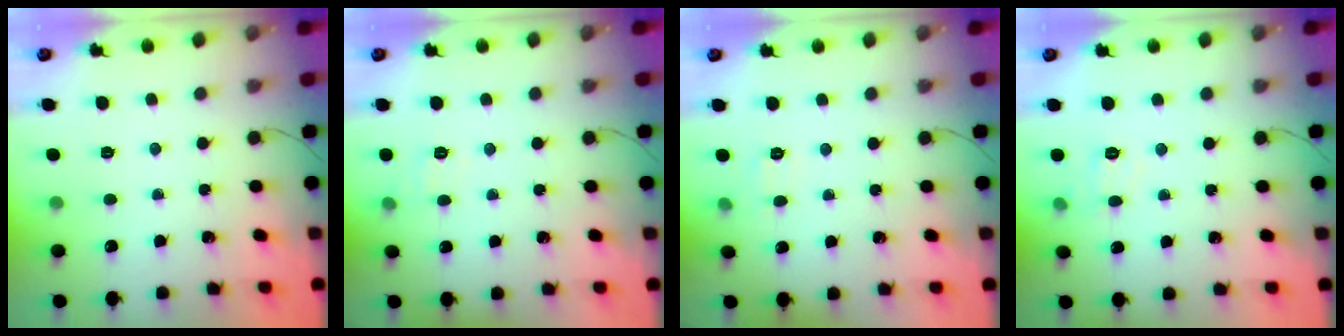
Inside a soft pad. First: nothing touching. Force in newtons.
{"total": 6.3, "press": 6.2, "slide": 1.5}
{"total": 3.1, "press": 2.7, "slide": 1.5}
{"total": 7.6, "press": 7.5, "slide": 1.6}